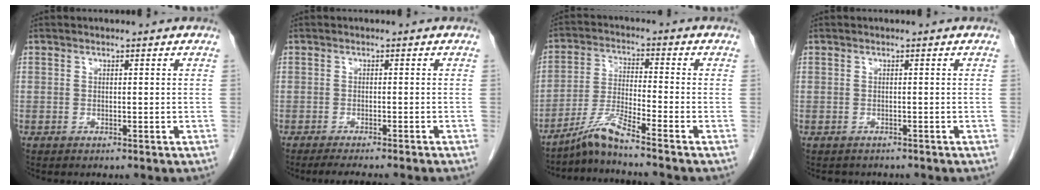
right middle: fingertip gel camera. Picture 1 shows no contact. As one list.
[{"total": 6.7, "force": [-5.8, 0.2, 3.4], "torque": [-0.036, -0.011, -0.082]}, {"total": 5.8, "force": [-5.0, -1.4, 2.5], "torque": [-0.057, -0.021, -0.104]}, {"total": 2.3, "force": [-2.1, 0.9, 0.3], "torque": [-0.013, -0.004, -0.027]}]